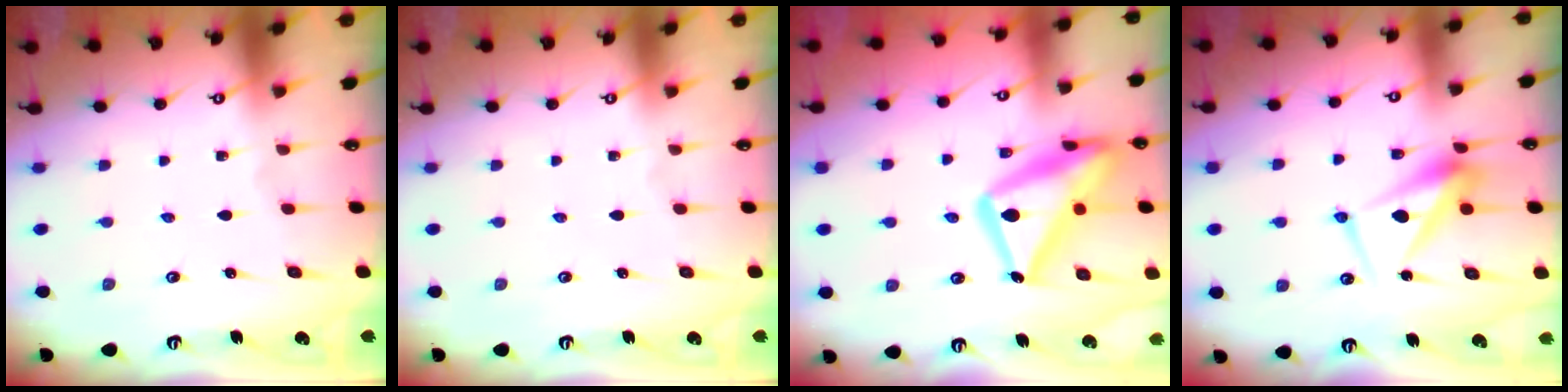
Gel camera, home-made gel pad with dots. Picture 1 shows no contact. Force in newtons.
{"total": 0.0}
{"total": 22.2, "press": 22.2, "slide": 1.5}
{"total": 11.0, "press": 10.9, "slide": 0.7}